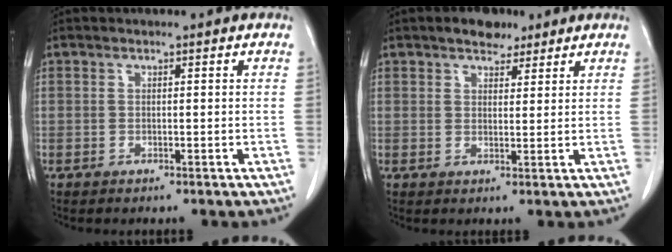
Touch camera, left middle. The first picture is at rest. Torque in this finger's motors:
{"motor_torque": [0.24, -0.21, 0.00, 0.02]}